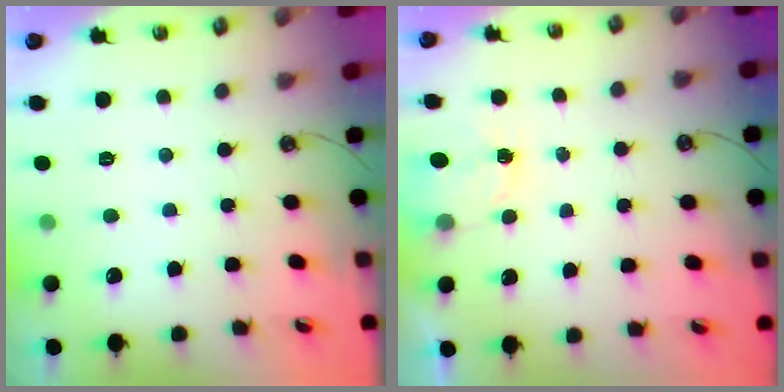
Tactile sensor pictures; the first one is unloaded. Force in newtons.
{"total": 2.6, "press": 2.6, "slide": 0.3}